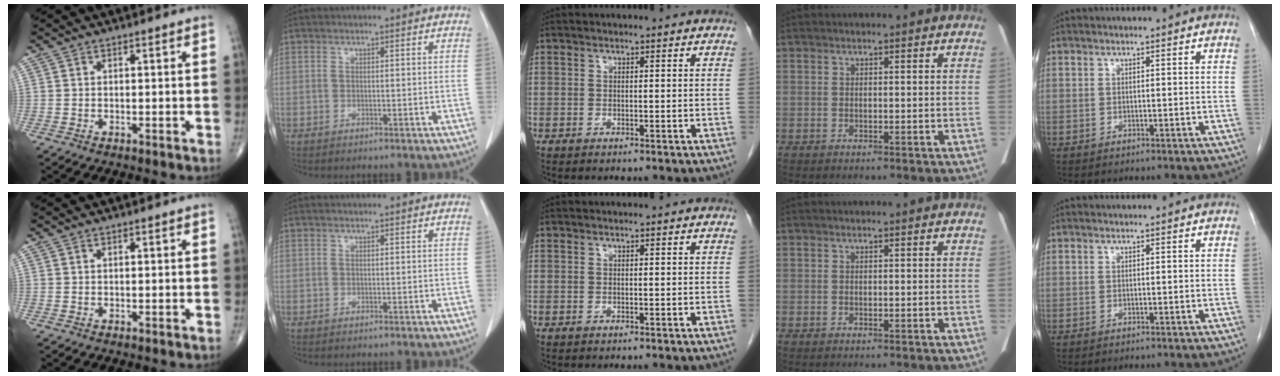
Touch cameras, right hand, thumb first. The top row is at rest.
{}